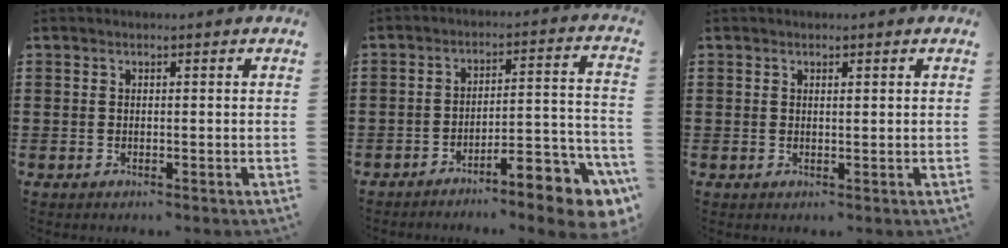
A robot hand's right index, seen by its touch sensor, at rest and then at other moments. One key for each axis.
{"total": 7.8, "fx": -6.4, "fy": 0.9, "fz": 4.3, "tx": -0.053, "ty": 0.000, "tz": -0.119}
{"total": 0.5, "fx": 0.2, "fy": -0.3, "fz": 0.4, "tx": -0.007, "ty": -0.002, "tz": 0.005}